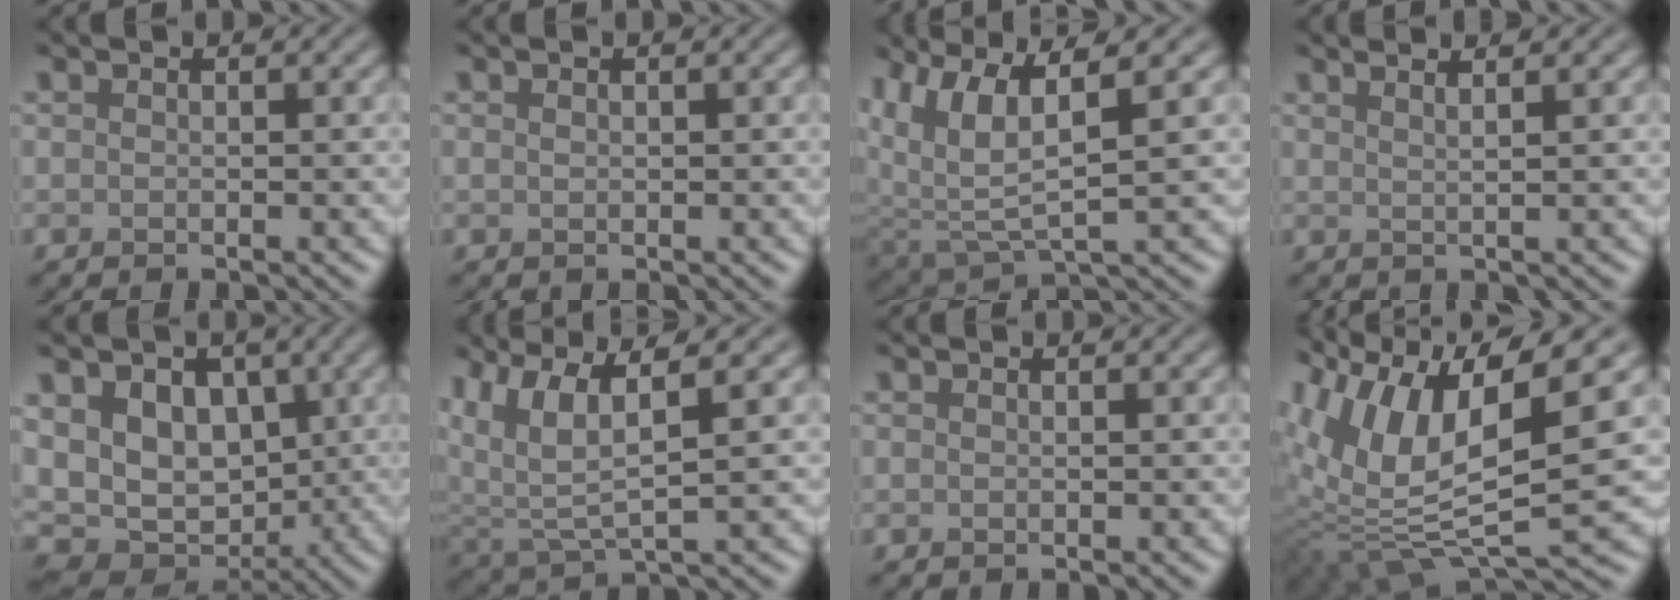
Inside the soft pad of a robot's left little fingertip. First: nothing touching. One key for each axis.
{"total": 0.5, "fx": 0.2, "fy": 0.3, "fz": 0.4, "tx": -0.008, "ty": 0.002, "tz": 0.003}
{"total": 6.5, "fx": 2.9, "fy": 2.2, "fz": 5.3, "tx": -0.123, "ty": -0.003, "tz": 0.059}
{"total": 3.3, "fx": 2.2, "fy": 1.3, "fz": 2.1, "tx": -0.005, "ty": 0.017, "tz": -0.004}
{"total": 10.0, "fx": 1.4, "fy": 7.8, "fz": 6.2, "tx": -0.086, "ty": 0.009, "tz": 0.006}
{"total": 5.9, "fx": 3.0, "fy": 2.1, "fz": 4.7, "tx": -0.111, "ty": -0.004, "tz": 0.063}
{"total": 0.0}
{"total": 11.8, "fx": 3.9, "fy": 5.0, "fz": 9.9, "tx": -0.216, "ty": -0.006, "tz": 0.075}